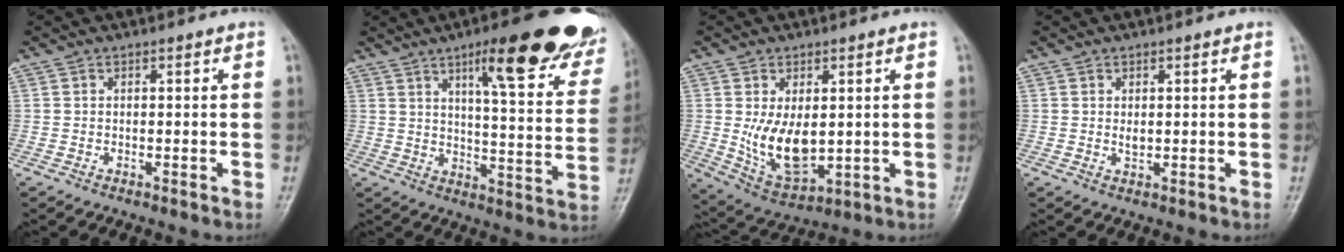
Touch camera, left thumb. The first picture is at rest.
{"total": 24.6, "force": [15.2, 5.7, 18.5], "torque": [-0.213, -0.051, 0.203]}
{"total": 10.4, "force": [0.5, 5.8, 8.6], "torque": [-0.133, -0.023, 0.030]}
{"total": 1.5, "force": [0.6, 0.7, 1.2], "torque": [-0.020, -0.005, 0.013]}